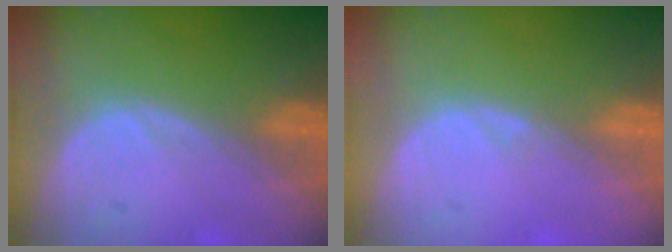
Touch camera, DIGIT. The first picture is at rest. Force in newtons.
{"total": 0.6, "press": 0.4, "slide": 0.5}